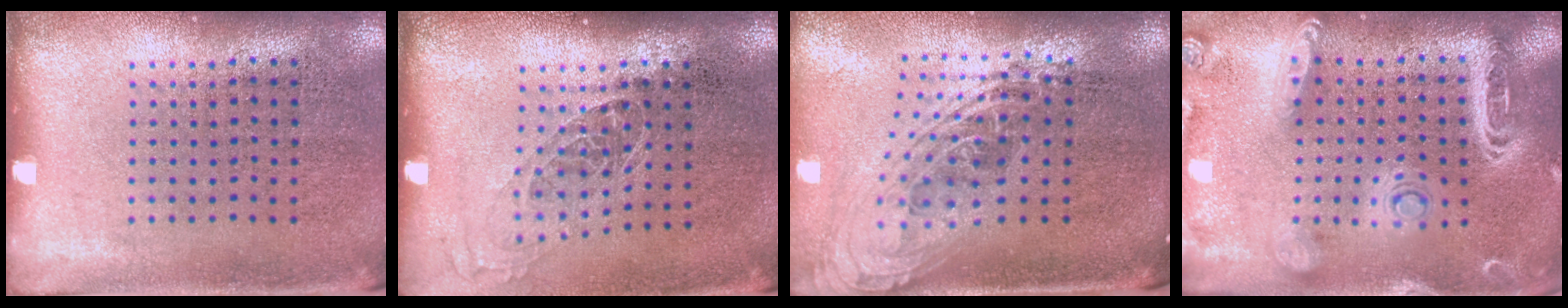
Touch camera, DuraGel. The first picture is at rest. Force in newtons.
{"total": 1.1, "press": 0.9, "slide": 0.6}
{"total": 2.2, "press": 1.6, "slide": 1.4}
{"total": 2.8, "press": 2.4, "slide": 1.4}